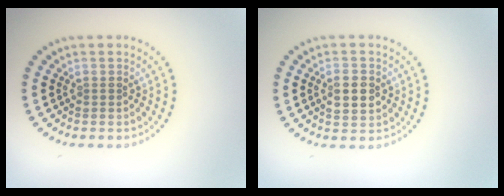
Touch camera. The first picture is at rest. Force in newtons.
{"total": 2.7, "press": 2.7, "slide": 0.2}